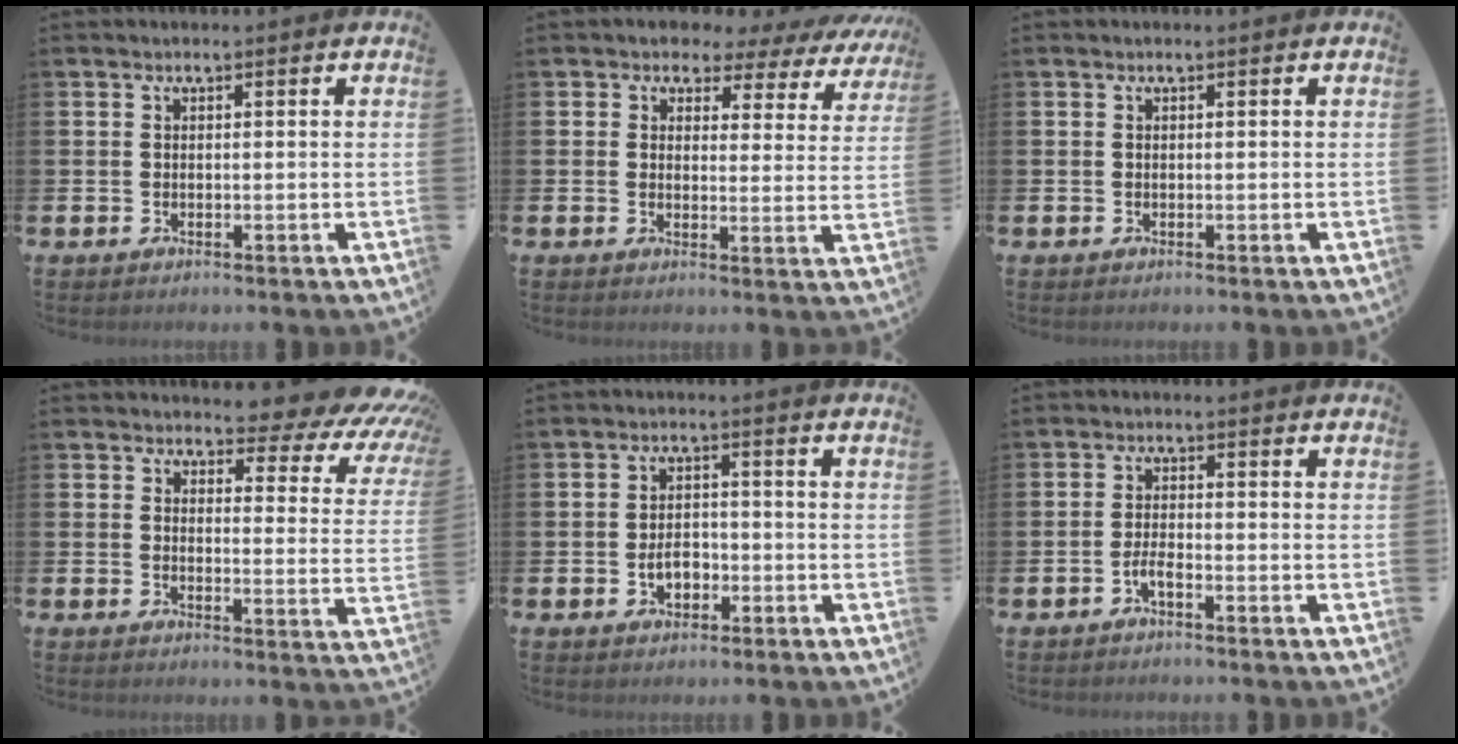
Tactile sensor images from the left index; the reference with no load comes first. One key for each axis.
{"total": 2.8, "fx": 1.9, "fy": 2.0, "fz": 0.2, "tx": -0.021, "ty": -0.024, "tz": 0.024}
{"total": 0.0}
{"total": 4.9, "fx": 4.3, "fy": 1.8, "fz": 1.6, "tx": -0.026, "ty": -0.047, "tz": 0.065}
{"total": 3.2, "fx": -1.1, "fy": 2.2, "fz": 2.1, "tx": -0.031, "ty": 0.000, "tz": -0.024}
{"total": 1.8, "fx": -1.1, "fy": 0.4, "fz": 1.4, "tx": -0.033, "ty": 0.004, "tz": -0.019}